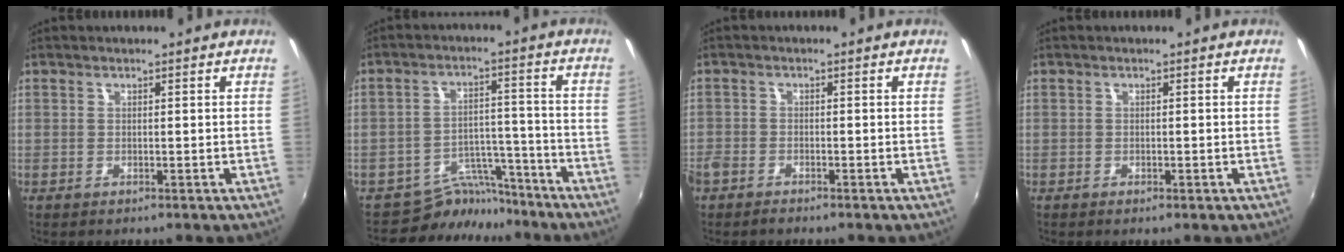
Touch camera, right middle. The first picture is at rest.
{"total": 8.0, "force": [-7.4, 3.2, -0.4], "torque": [0.002, 0.031, -0.120]}
{"total": 3.4, "force": [-2.8, 1.5, 1.2], "torque": [-0.034, -0.010, -0.056]}
{"total": 0.9, "force": [-0.6, 0.5, 0.5], "torque": [-0.009, -0.004, -0.010]}